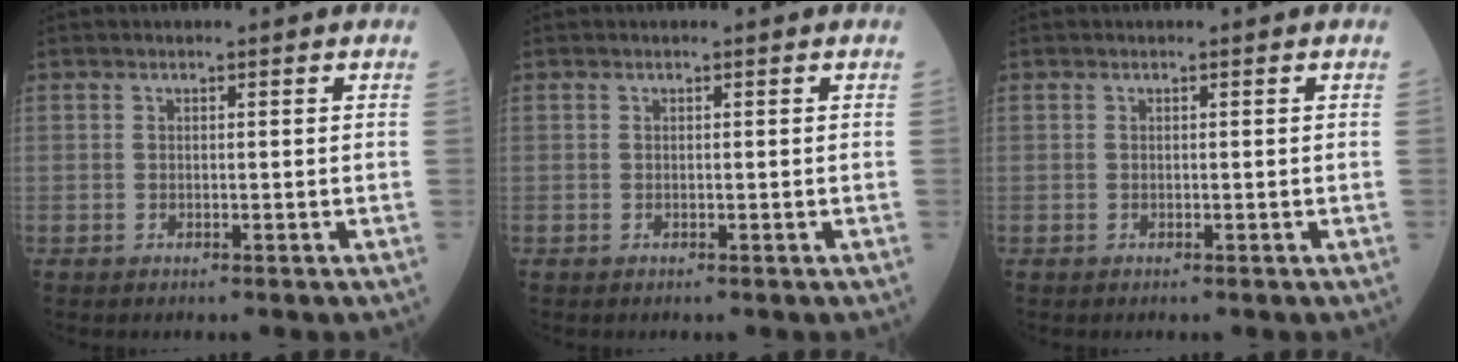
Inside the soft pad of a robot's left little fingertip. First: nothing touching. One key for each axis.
{"total": 0.0}
{"total": 0.0}